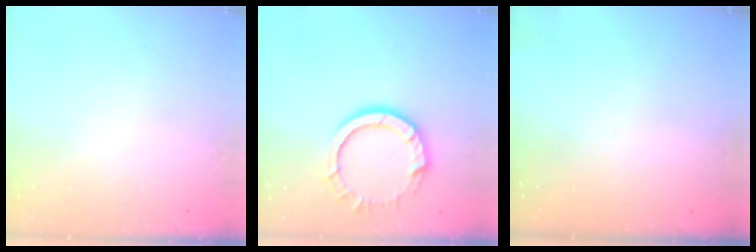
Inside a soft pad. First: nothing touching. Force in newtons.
{"total": 9.8, "press": 9.8, "slide": 0.4}
{"total": 0.0}